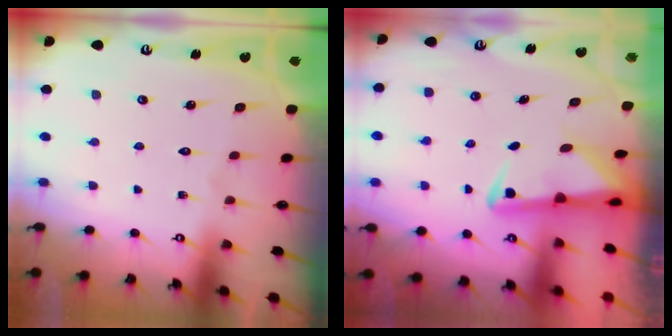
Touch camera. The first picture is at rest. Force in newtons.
{"total": 3.5, "press": 3.4, "slide": 0.7}